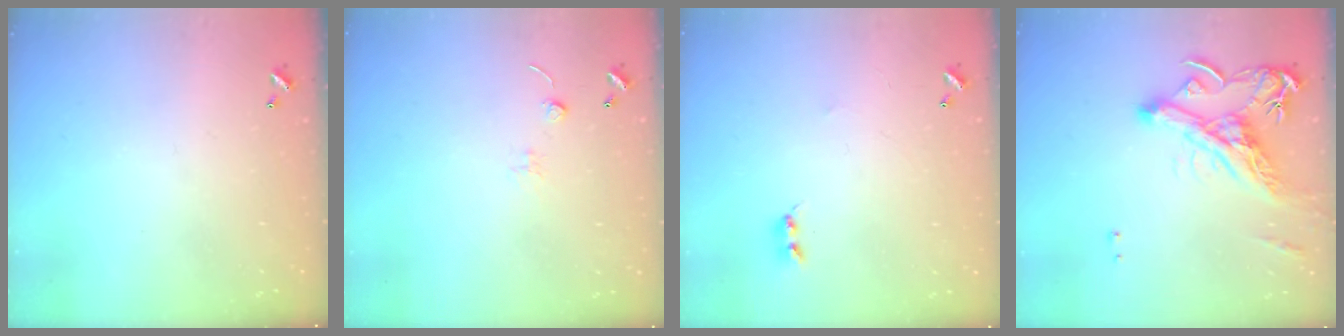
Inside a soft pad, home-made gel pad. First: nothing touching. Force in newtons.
{"total": 0.0}
{"total": 2.0, "press": 2.0, "slide": 0.3}
{"total": 6.7, "press": 6.5, "slide": 1.4}